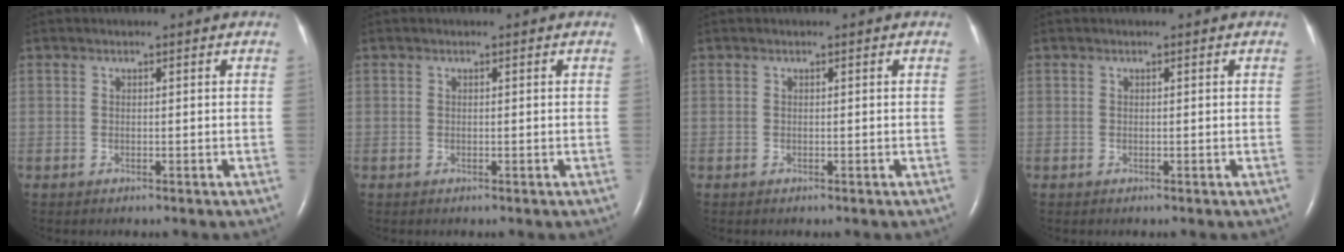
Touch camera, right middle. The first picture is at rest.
{"total": 0.0}
{"total": 0.0}
{"total": 0.0}